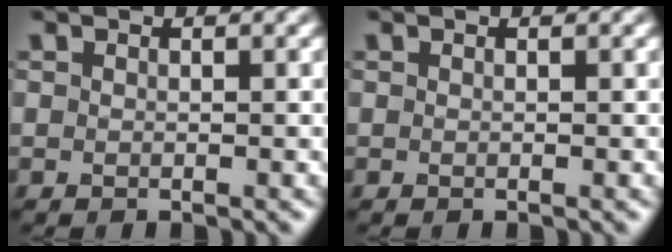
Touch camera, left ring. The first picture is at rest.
{"total": 0.0}